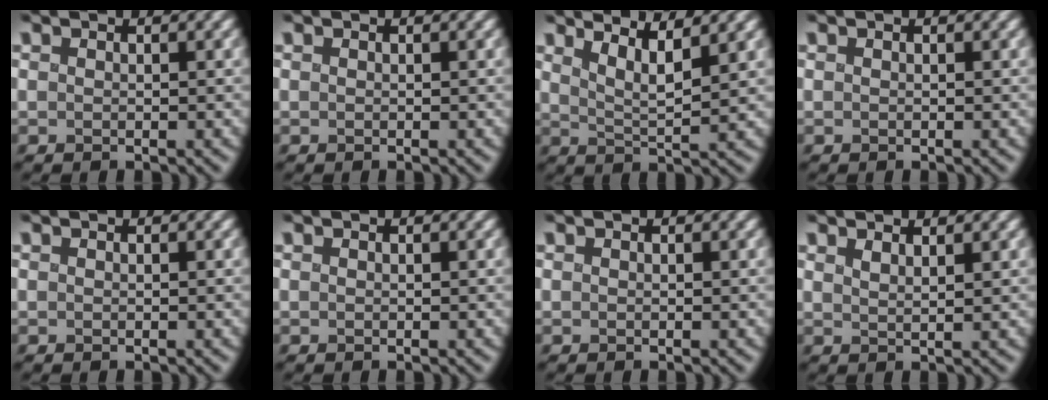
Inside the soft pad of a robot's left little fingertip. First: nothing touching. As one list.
[{"total": 0.0}, {"total": 3.4, "force": [1.9, 0.7, 2.7], "torque": [-0.055, -0.006, 0.041]}, {"total": 0.0}, {"total": 0.0}, {"total": 0.0}, {"total": 0.0}, {"total": 1.0, "force": [0.7, 0.1, 0.7], "torque": [-0.014, -0.007, 0.015]}]